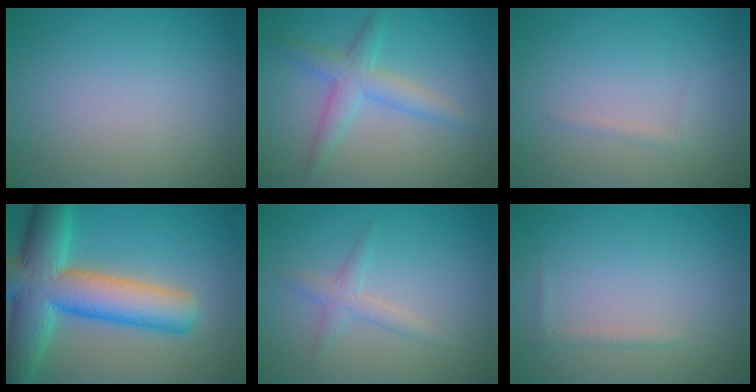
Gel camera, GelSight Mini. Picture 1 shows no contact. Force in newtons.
{"total": 3.4, "press": 3.4, "slide": 0.0}
{"total": 0.6, "press": 0.6, "slide": 0.1}
{"total": 11.5, "press": 11.5, "slide": 0.5}
{"total": 1.8, "press": 1.8, "slide": 0.1}
{"total": 0.7, "press": 0.7, "slide": 0.0}